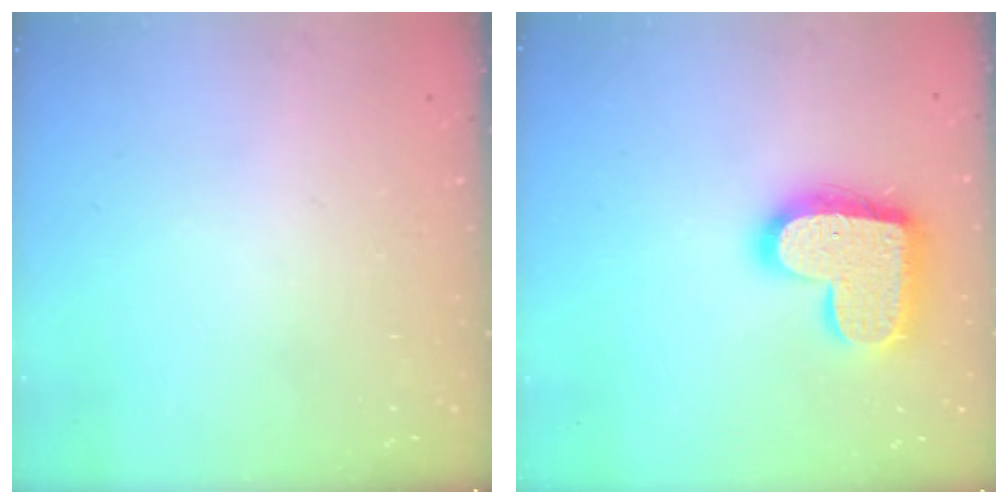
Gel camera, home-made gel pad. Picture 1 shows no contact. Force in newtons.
{"total": 18.1, "press": 18.1, "slide": 1.1}